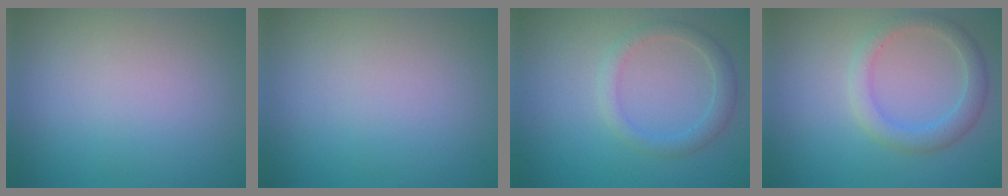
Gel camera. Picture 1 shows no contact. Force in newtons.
{"total": 0.0}
{"total": 2.2, "press": 2.2, "slide": 0.1}
{"total": 2.8, "press": 2.8, "slide": 0.2}